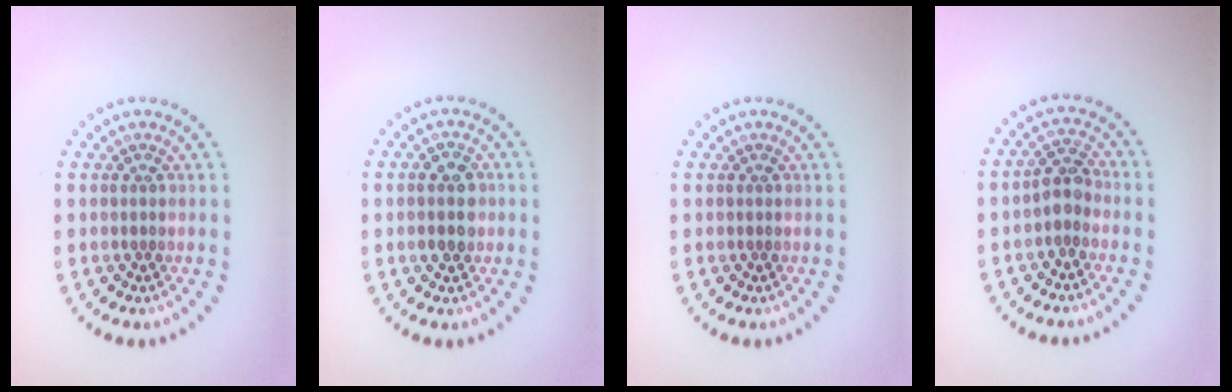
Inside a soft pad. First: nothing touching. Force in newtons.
{"total": 2.3, "press": 2.3, "slide": 0.0}
{"total": 0.0}
{"total": 2.1, "press": 1.9, "slide": 0.8}